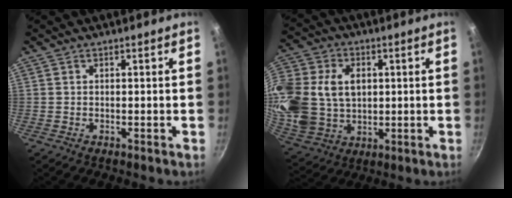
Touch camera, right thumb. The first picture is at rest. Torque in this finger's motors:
{"motor_torque": [2.43, 2.57, 1.32, 0.44, 0.24]}